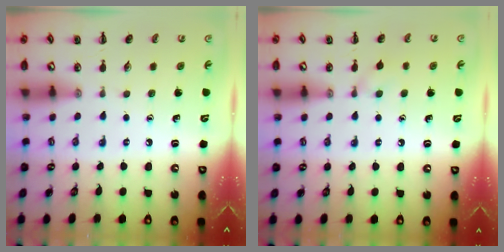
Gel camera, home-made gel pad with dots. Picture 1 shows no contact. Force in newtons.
{"total": 4.6, "press": 4.4, "slide": 1.3}